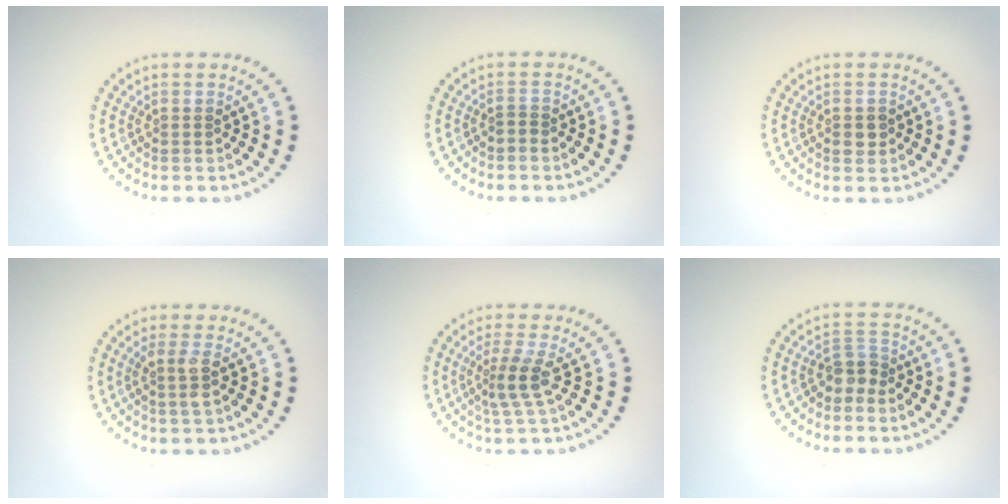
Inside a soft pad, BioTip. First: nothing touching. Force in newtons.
{"total": 0.6, "press": 0.4, "slide": 0.5}
{"total": 1.4, "press": 1.4, "slide": 0.2}
{"total": 1.7, "press": 1.4, "slide": 1.0}
{"total": 2.5, "press": 1.7, "slide": 1.9}
{"total": 2.1, "press": 1.6, "slide": 1.4}